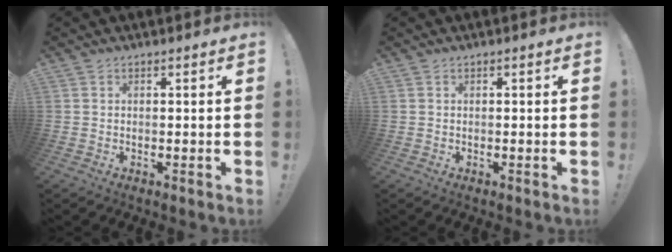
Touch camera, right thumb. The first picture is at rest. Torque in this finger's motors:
{"motor_torque": [-0.05, -0.04, 0.10, -0.03, 0.04]}